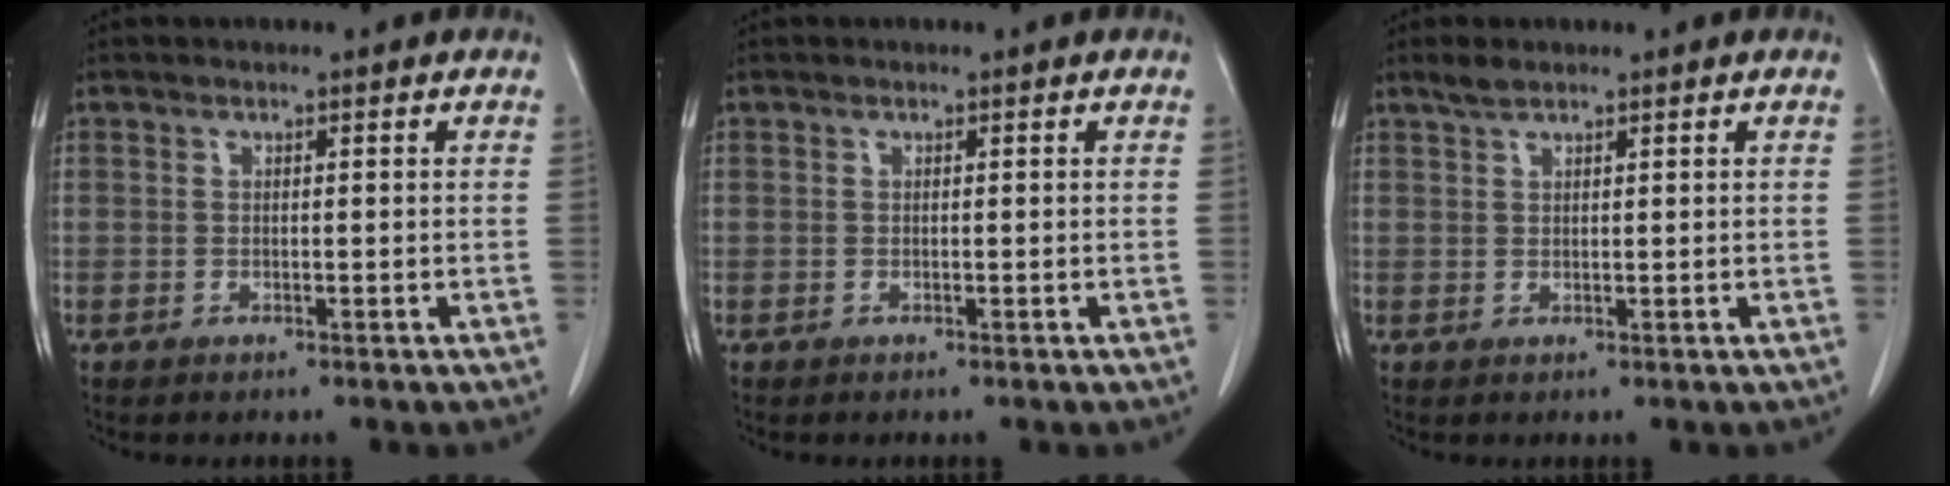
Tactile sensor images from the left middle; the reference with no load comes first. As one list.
[{"total": 0.0}, {"total": 1.8, "force": [1.5, 0.4, 0.9], "torque": [-0.024, 0.005, 0.033]}]